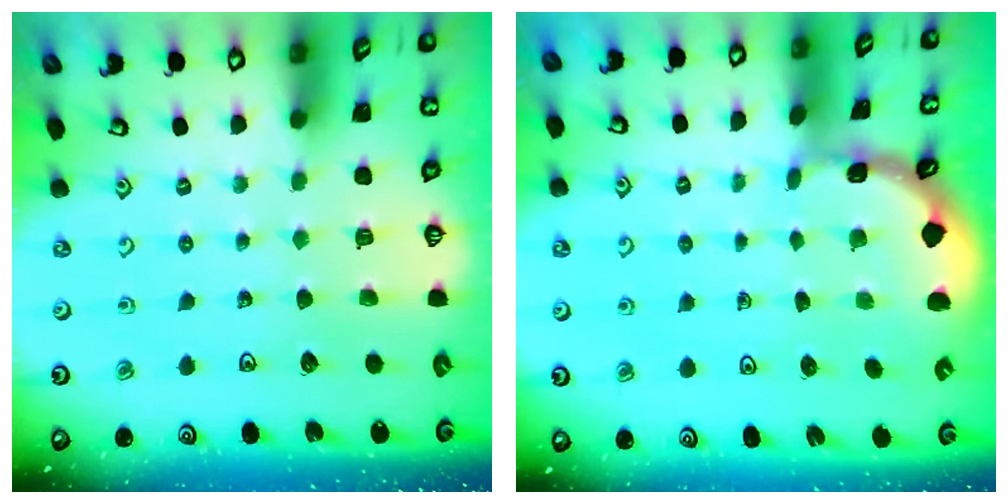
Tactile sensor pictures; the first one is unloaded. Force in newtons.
{"total": 1.1, "press": 1.1, "slide": 0.2}